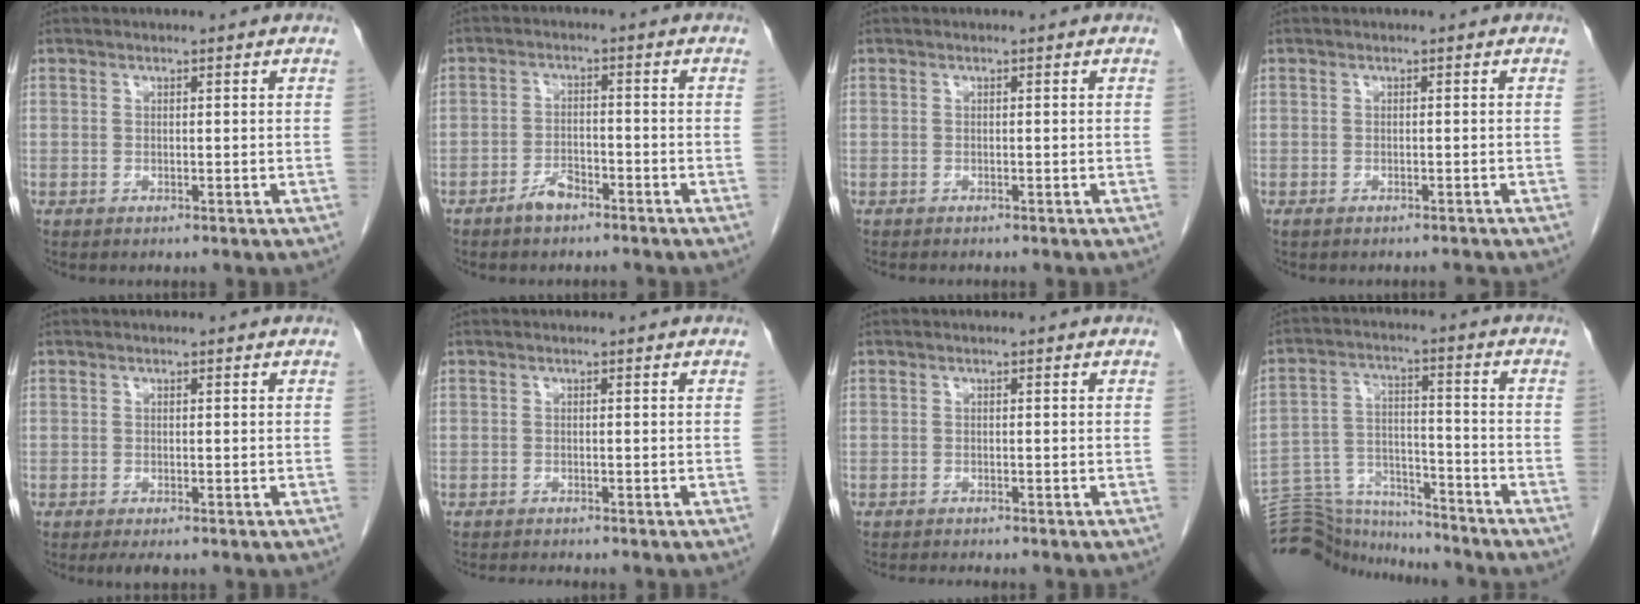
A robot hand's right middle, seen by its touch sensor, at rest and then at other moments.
{"total": 3.1, "force": [-2.4, 1.3, 1.4], "torque": [-0.028, 0.004, -0.042]}
{"total": 0.9, "force": [-0.8, 0.1, 0.3], "torque": [-0.007, -0.002, -0.010]}
{"total": 1.4, "force": [-1.3, 0.0, 0.6], "torque": [-0.008, -0.002, -0.019]}
{"total": 1.8, "force": [-1.3, 0.4, 1.2], "torque": [-0.017, -0.006, -0.017]}
{"total": 1.8, "force": [-1.8, -0.4, 0.3], "torque": [-0.005, -0.007, -0.027]}
{"total": 2.1, "force": [-2.0, -0.3, 0.5], "torque": [-0.007, -0.007, -0.029]}
{"total": 15.0, "force": [-14.7, 2.0, 2.0], "torque": [-0.044, 0.031, -0.240]}